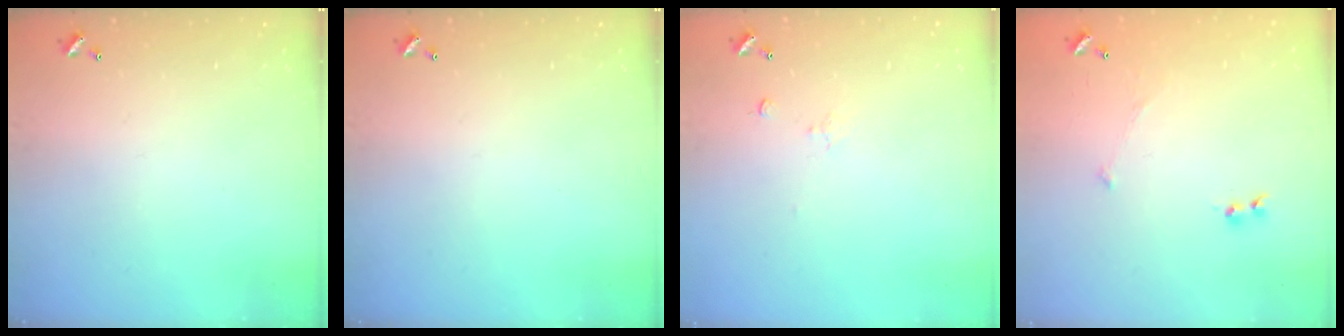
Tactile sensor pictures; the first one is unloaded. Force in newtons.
{"total": 0.0}
{"total": 1.1, "press": 0.9, "slide": 0.5}
{"total": 4.8, "press": 4.7, "slide": 0.8}